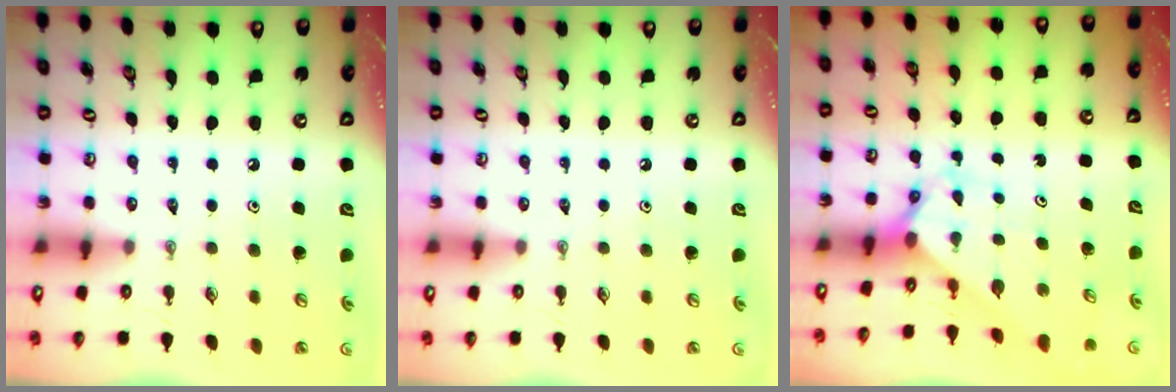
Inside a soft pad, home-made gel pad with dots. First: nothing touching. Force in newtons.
{"total": 0.0}
{"total": 2.4, "press": 2.4, "slide": 0.2}